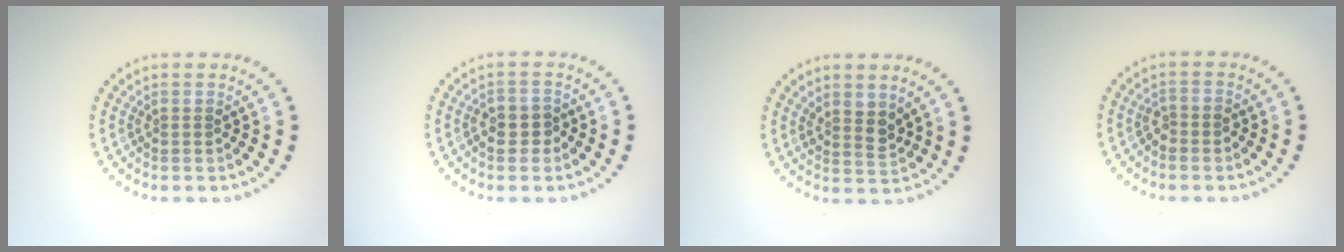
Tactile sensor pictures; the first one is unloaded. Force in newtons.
{"total": 1.9, "press": 1.7, "slide": 0.7}
{"total": 1.9, "press": 1.6, "slide": 1.1}
{"total": 0.9, "press": 0.8, "slide": 0.5}